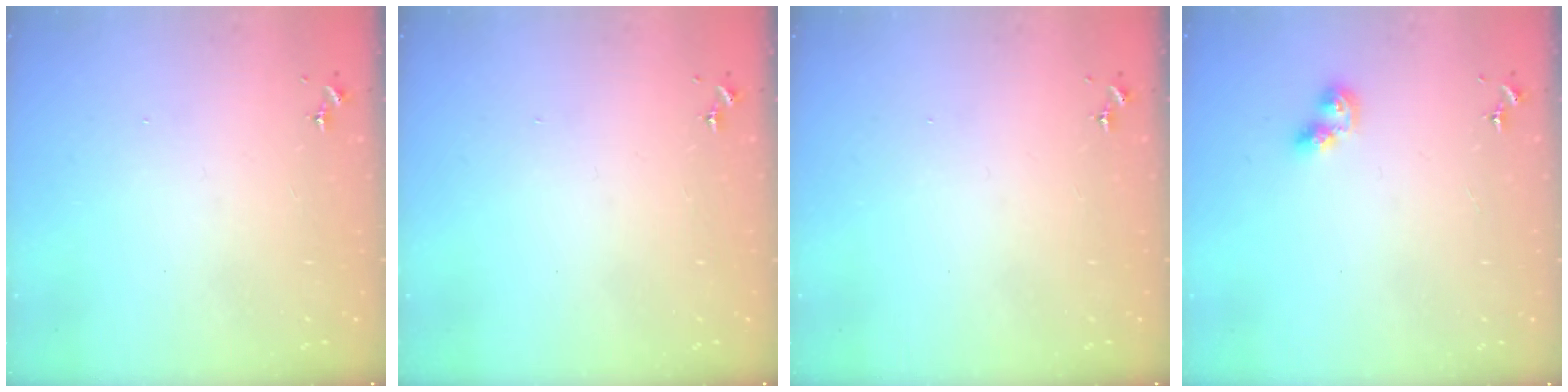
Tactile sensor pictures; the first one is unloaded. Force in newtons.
{"total": 0.0}
{"total": 0.0}
{"total": 6.0, "press": 6.0, "slide": 0.3}